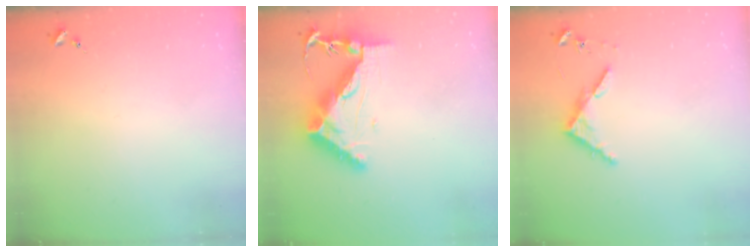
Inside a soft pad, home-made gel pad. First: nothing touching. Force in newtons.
{"total": 12.4, "press": 12.3, "slide": 1.4}
{"total": 4.0, "press": 4.0, "slide": 0.3}